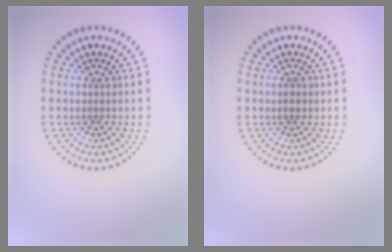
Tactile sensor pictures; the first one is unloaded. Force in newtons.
{"total": 1.0, "press": 1.0, "slide": 0.2}